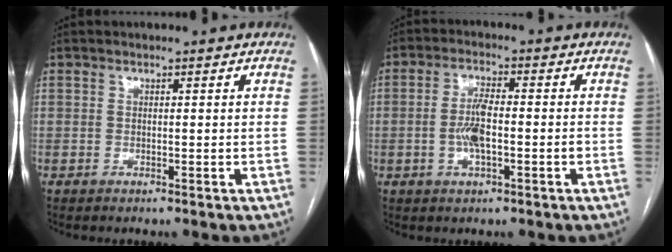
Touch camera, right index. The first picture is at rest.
{"total": 5.5, "force": [-1.2, 1.3, 5.2], "torque": [-0.107, 0.005, -0.022]}